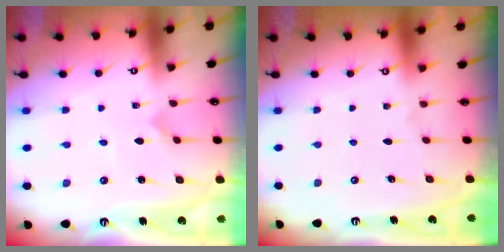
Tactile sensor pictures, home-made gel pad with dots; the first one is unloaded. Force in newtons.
{"total": 0.0}